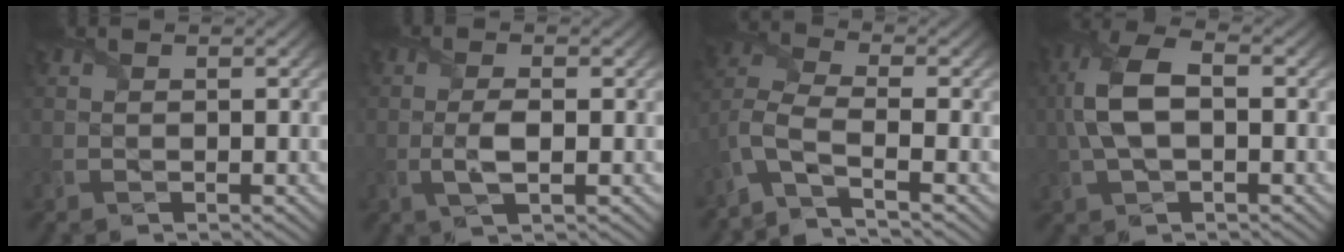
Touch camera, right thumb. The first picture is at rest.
{"total": 2.9, "force": [-0.5, 0.8, 2.7], "torque": [-0.062, -0.001, -0.014]}
{"total": 5.7, "force": [-3.4, 1.5, 4.4], "torque": [-0.104, -0.002, -0.090]}
{"total": 8.0, "force": [0.3, 4.1, 6.9], "torque": [-0.168, 0.015, -0.003]}